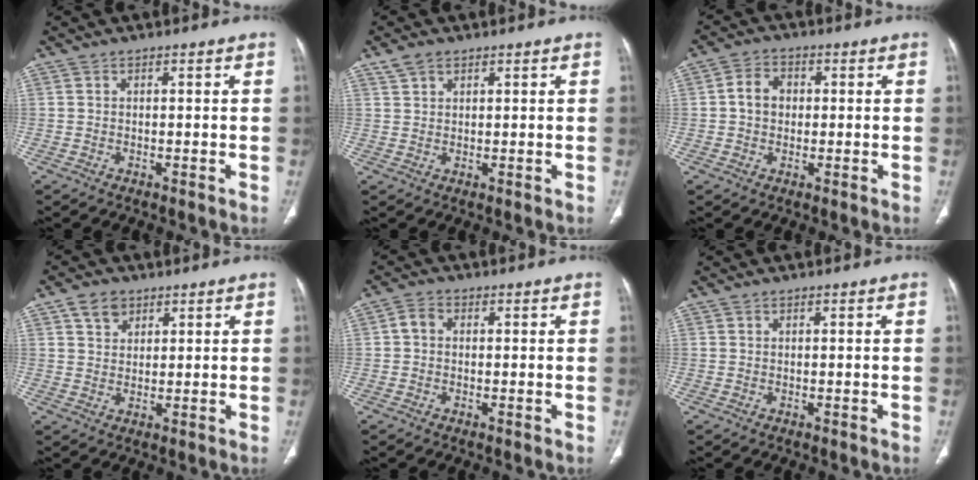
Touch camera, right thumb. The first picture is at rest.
{"total": 2.7, "force": [1.8, 1.5, 1.3], "torque": [-0.024, 0.003, 0.041]}
{"total": 4.8, "force": [0.2, 4.0, 2.7], "torque": [-0.036, 0.013, -0.002]}
{"total": 4.6, "force": [2.7, 3.2, 1.9], "torque": [-0.018, -0.014, 0.050]}
{"total": 2.5, "force": [0.1, 2.0, 1.5], "torque": [-0.022, 0.009, -0.002]}
{"total": 0.0}